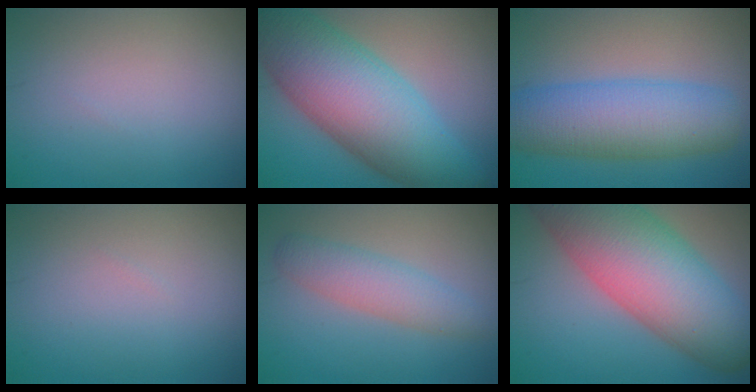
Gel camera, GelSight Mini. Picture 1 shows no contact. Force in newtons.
{"total": 12.9, "press": 12.9, "slide": 0.4}
{"total": 8.4, "press": 8.4, "slide": 0.2}
{"total": 0.0}
{"total": 3.5, "press": 3.5, "slide": 0.2}
{"total": 13.3, "press": 13.3, "slide": 0.6}